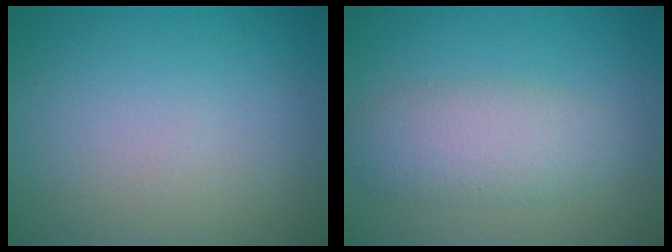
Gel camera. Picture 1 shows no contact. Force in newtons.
{"total": 4.3, "press": 4.3, "slide": 0.0}